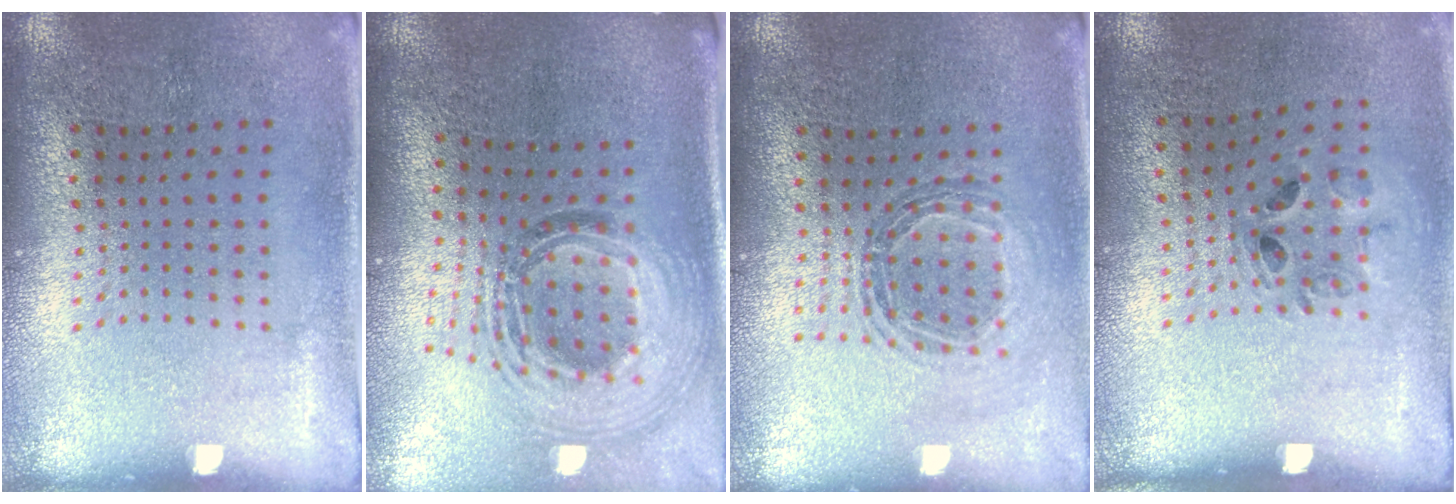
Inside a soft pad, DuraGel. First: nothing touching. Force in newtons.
{"total": 2.0, "press": 1.6, "slide": 1.2}
{"total": 0.9, "press": 0.9, "slide": 0.0}
{"total": 0.9, "press": 0.8, "slide": 0.2}